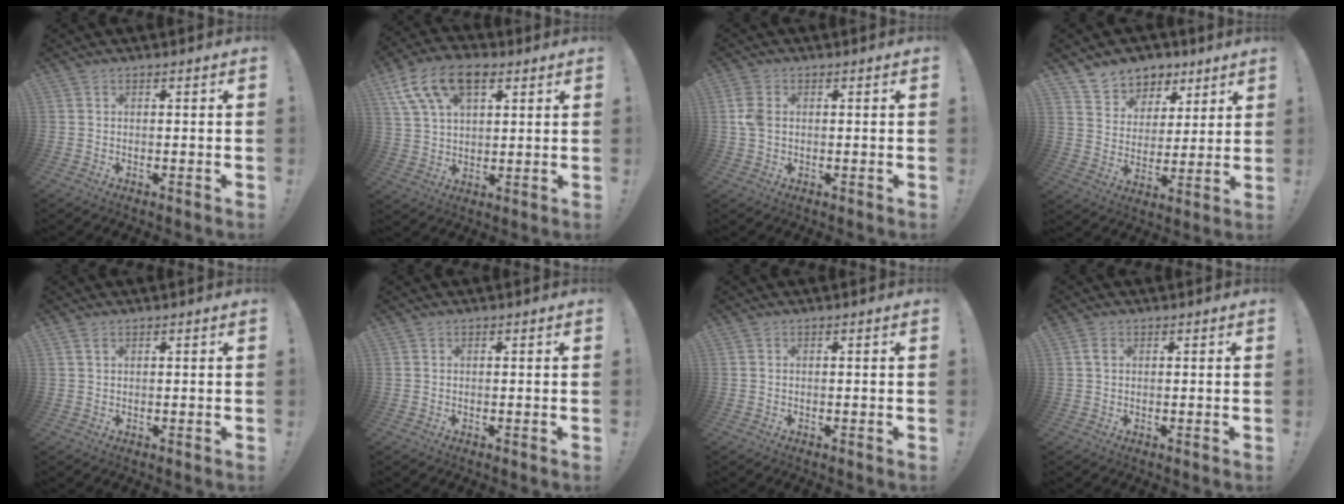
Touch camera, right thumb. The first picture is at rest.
{"total": 14.3, "force": [7.1, 8.2, 9.3], "torque": [-0.173, -0.021, 0.134]}
{"total": 4.5, "force": [0.5, 3.1, 3.3], "torque": [-0.070, 0.002, 0.010]}
{"total": 8.6, "force": [5.9, 6.2, 0.9], "torque": [-0.014, -0.050, 0.116]}
{"total": 1.5, "force": [0.9, 0.8, 1.0], "torque": [-0.018, 0.000, 0.016]}
{"total": 0.0}
{"total": 0.0}
{"total": 2.1, "force": [0.9, 1.4, 1.2], "torque": [-0.013, -0.003, 0.015]}